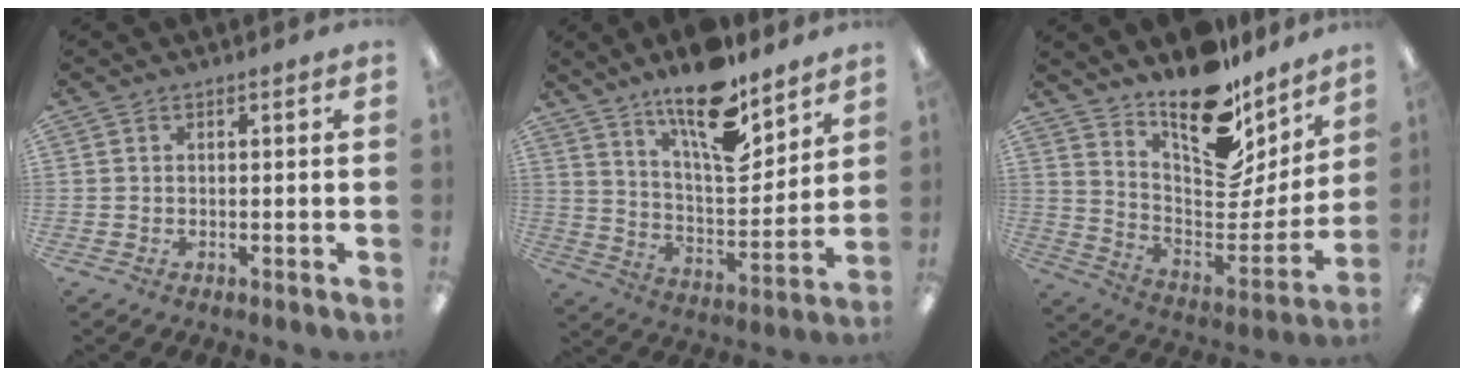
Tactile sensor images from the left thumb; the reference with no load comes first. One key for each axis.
{"total": 16.6, "fx": 11.9, "fy": 5.8, "fz": 10.0, "tx": -0.167, "ty": -0.074, "tz": 0.202}
{"total": 18.4, "fx": 13.9, "fy": 8.1, "fz": 8.8, "tx": -0.110, "ty": -0.129, "tz": 0.240}